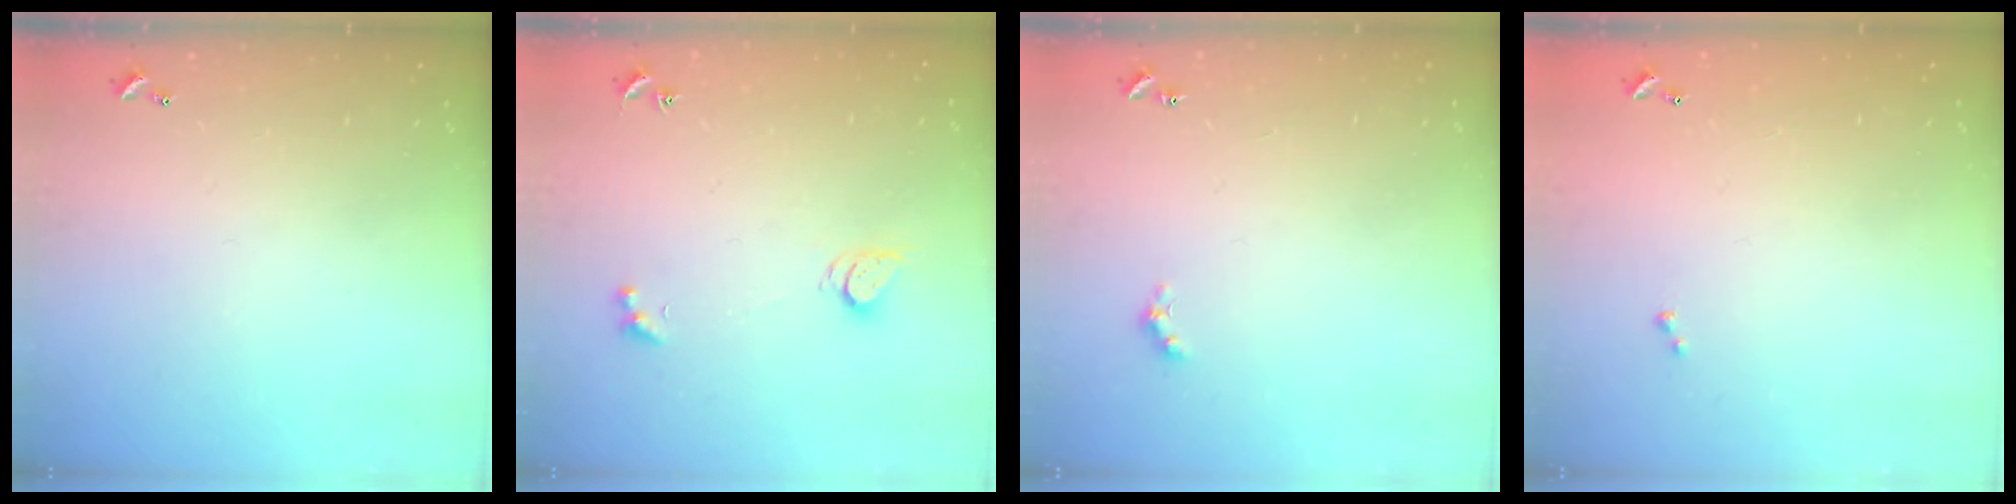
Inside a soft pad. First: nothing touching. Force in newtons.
{"total": 2.8, "press": 2.7, "slide": 0.5}
{"total": 2.4, "press": 2.3, "slide": 0.6}
{"total": 0.0}